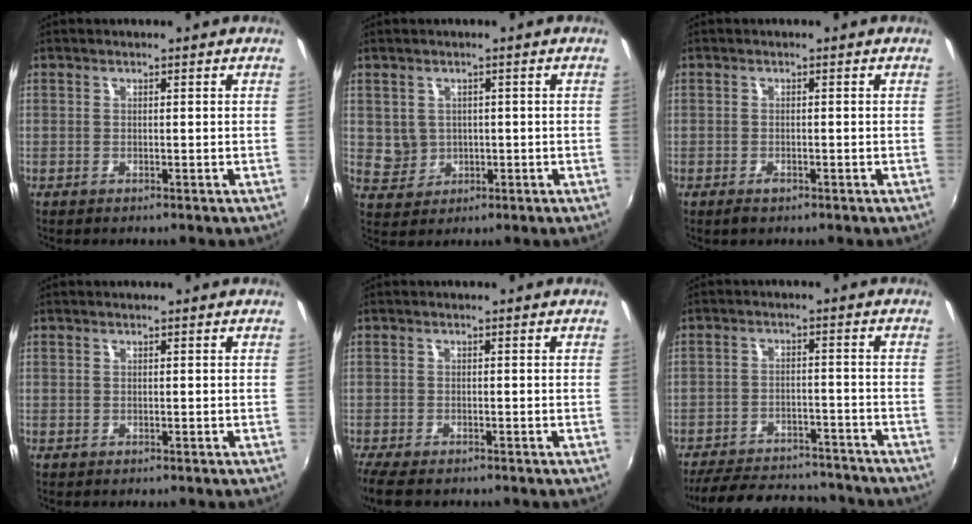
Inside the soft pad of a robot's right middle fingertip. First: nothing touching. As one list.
[{"total": 3.8, "force": [0.4, 3.7, 0.8], "torque": [-0.015, 0.006, 0.016]}, {"total": 1.3, "force": [-0.9, 0.6, 0.7], "torque": [-0.012, -0.004, -0.018]}, {"total": 0.0}, {"total": 5.7, "force": [-4.5, 1.4, 3.2], "torque": [-0.078, -0.030, -0.083]}, {"total": 20.3, "force": [-17.6, 6.4, 7.8], "torque": [-0.168, 0.010, -0.231]}]